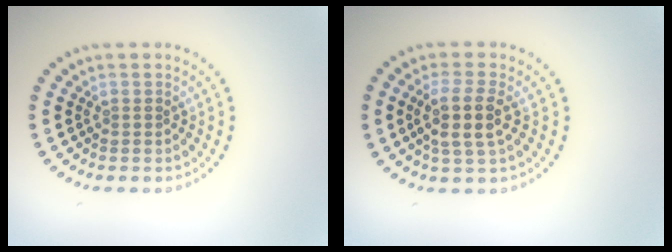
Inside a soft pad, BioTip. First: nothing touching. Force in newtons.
{"total": 3.2, "press": 2.9, "slide": 1.5}